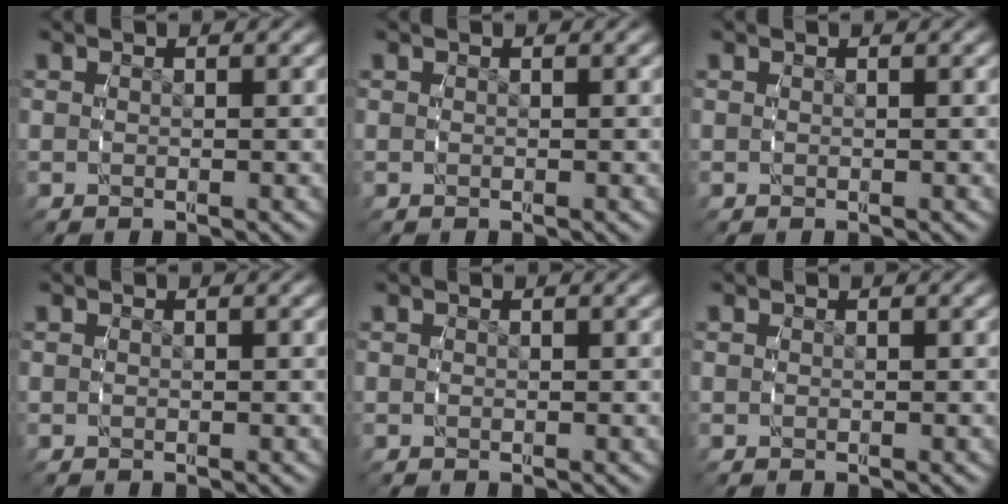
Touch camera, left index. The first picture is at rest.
{"total": 0.0}
{"total": 0.0}
{"total": 0.0}
{"total": 0.0}
{"total": 0.0}